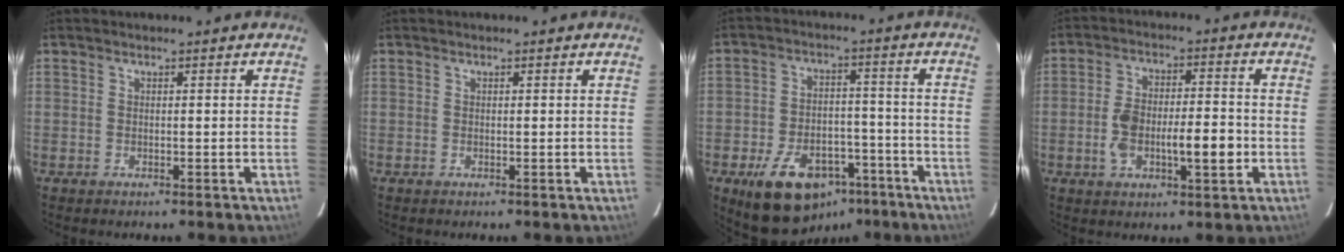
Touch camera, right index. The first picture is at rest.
{"total": 0.0}
{"total": 14.3, "force": [-8.4, 8.0, 8.2], "torque": [-0.129, 0.010, -0.125]}
{"total": 10.1, "force": [-2.2, 3.3, 9.2], "torque": [-0.167, 0.015, -0.033]}